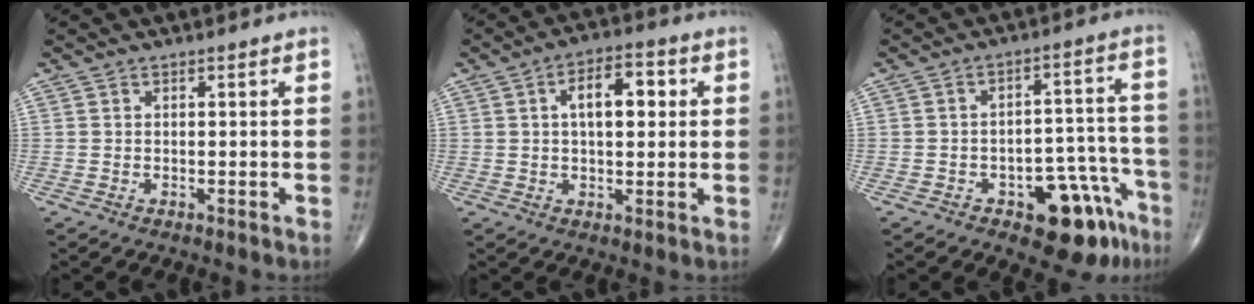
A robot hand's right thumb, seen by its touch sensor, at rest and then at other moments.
{"total": 8.8, "force": [1.8, 4.4, 7.4], "torque": [-0.098, 0.013, 0.024]}
{"total": 12.9, "force": [-7.3, 6.2, 8.6], "torque": [-0.064, 0.062, -0.090]}